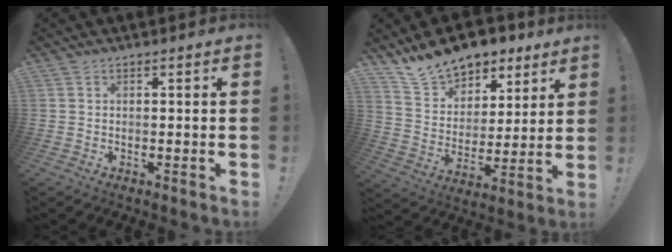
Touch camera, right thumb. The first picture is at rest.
{"total": 15.0, "force": [12.3, 7.7, 3.8], "torque": [-0.079, -0.089, 0.228]}